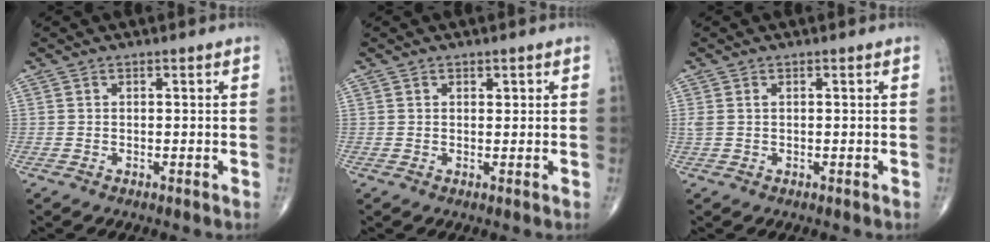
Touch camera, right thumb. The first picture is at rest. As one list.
[{"total": 1.0, "force": [0.5, 0.7, 0.5], "torque": [0.000, -0.002, 0.006]}, {"total": 1.3, "force": [0.3, 0.7, 1.1], "torque": [-0.033, 0.014, 0.014]}]